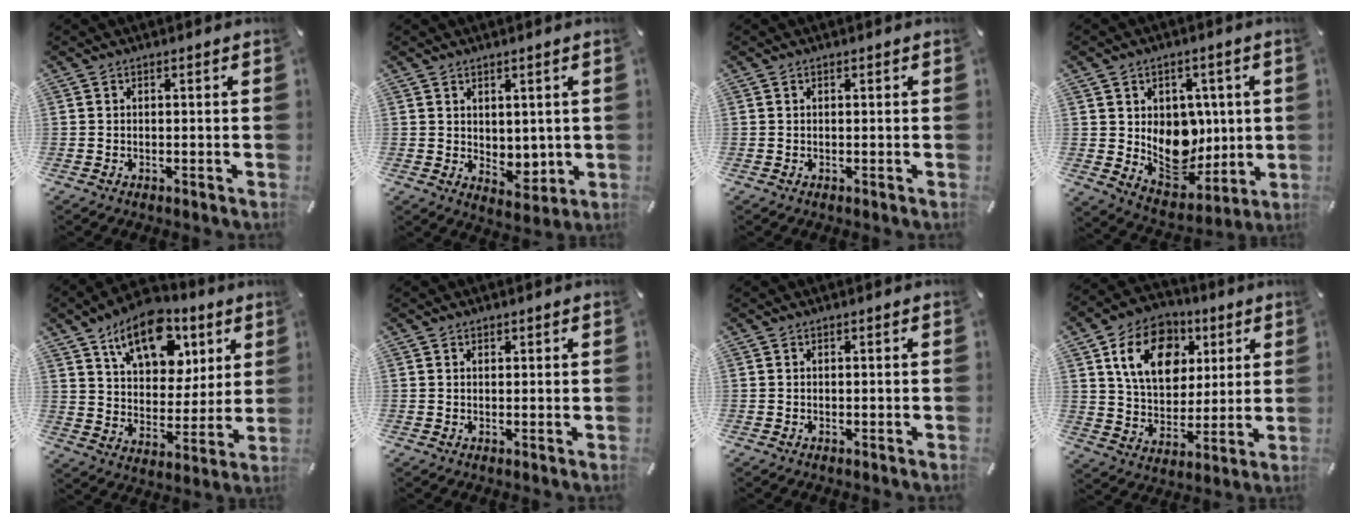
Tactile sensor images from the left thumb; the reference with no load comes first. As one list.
[{"total": 4.3, "force": [1.2, 3.6, 1.9], "torque": [-0.004, -0.011, 0.022]}, {"total": 0.0}, {"total": 13.0, "force": [1.9, 11.1, 6.6], "torque": [-0.071, -0.023, 0.052]}, {"total": 16.7, "force": [9.8, 10.2, 8.9], "torque": [-0.138, -0.047, 0.173]}, {"total": 0.9, "force": [0.6, 0.6, 0.2], "torque": [0.004, -0.003, 0.010]}, {"total": 0.0}, {"total": 15.3, "force": [6.3, 11.5, 7.8], "torque": [-0.130, -0.008, 0.119]}]